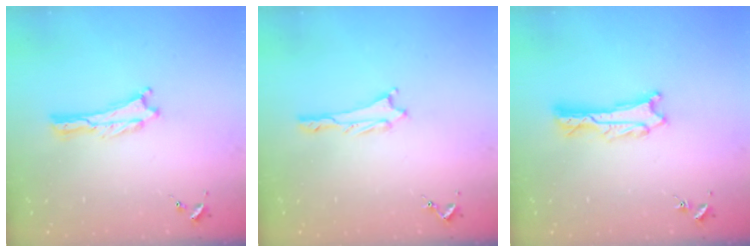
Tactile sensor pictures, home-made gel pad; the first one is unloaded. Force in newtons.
{"total": 0.8, "press": 0.8, "slide": 0.2}
{"total": 1.5, "press": 1.5, "slide": 0.2}